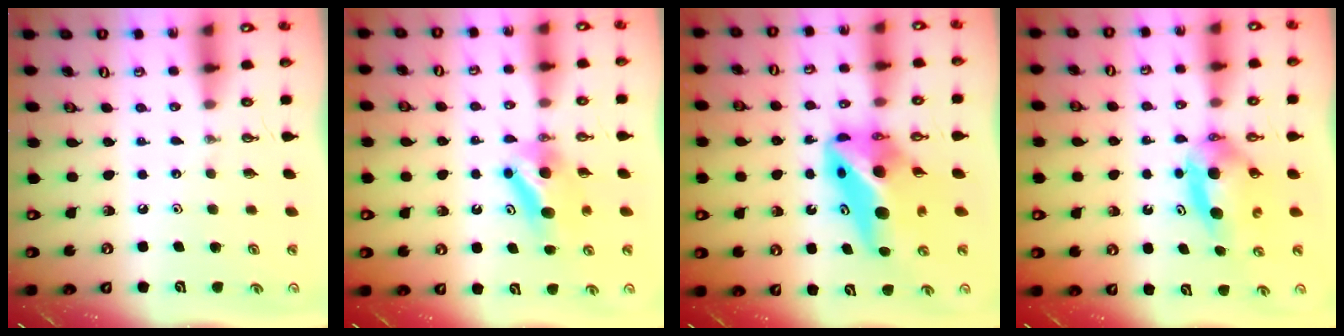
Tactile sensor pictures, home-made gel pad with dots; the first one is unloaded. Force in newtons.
{"total": 6.6, "press": 6.6, "slide": 0.7}
{"total": 12.6, "press": 12.6, "slide": 1.0}
{"total": 6.3, "press": 5.8, "slide": 2.3}